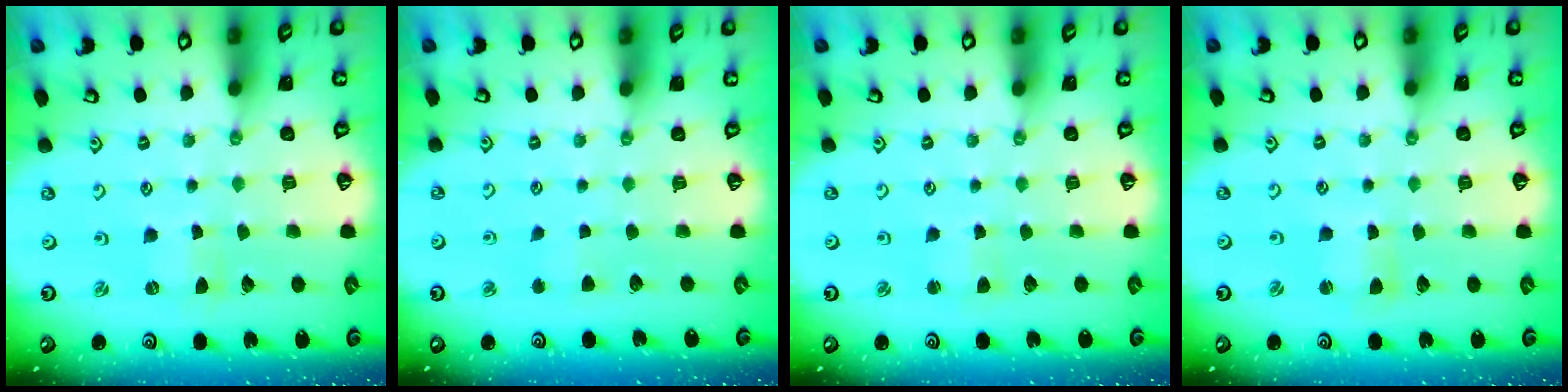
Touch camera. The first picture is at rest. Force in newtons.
{"total": 2.7, "press": 2.7, "slide": 0.4}
{"total": 2.7, "press": 2.7, "slide": 0.2}
{"total": 2.2, "press": 2.2, "slide": 0.3}